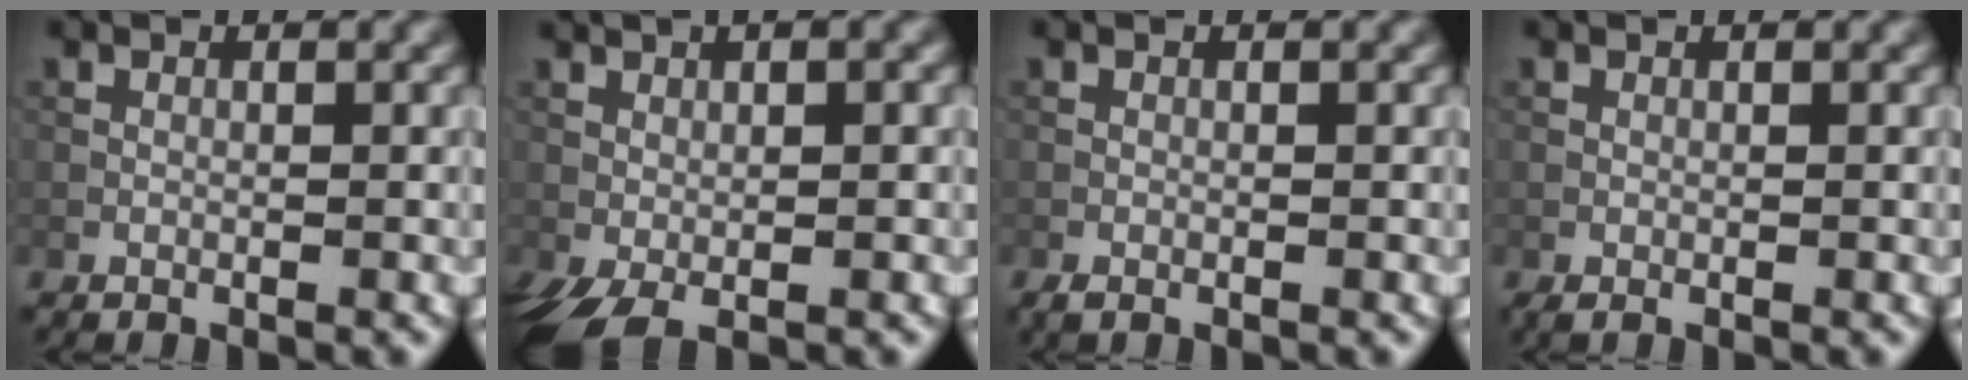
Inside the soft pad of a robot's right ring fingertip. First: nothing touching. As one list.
[{"total": 4.2, "force": [-0.7, 1.6, 3.8], "torque": [-0.076, 0.007, -0.011]}, {"total": 0.5, "force": [-0.4, 0.3, 0.1], "torque": [-0.001, -0.003, -0.008]}, {"total": 0.0}]